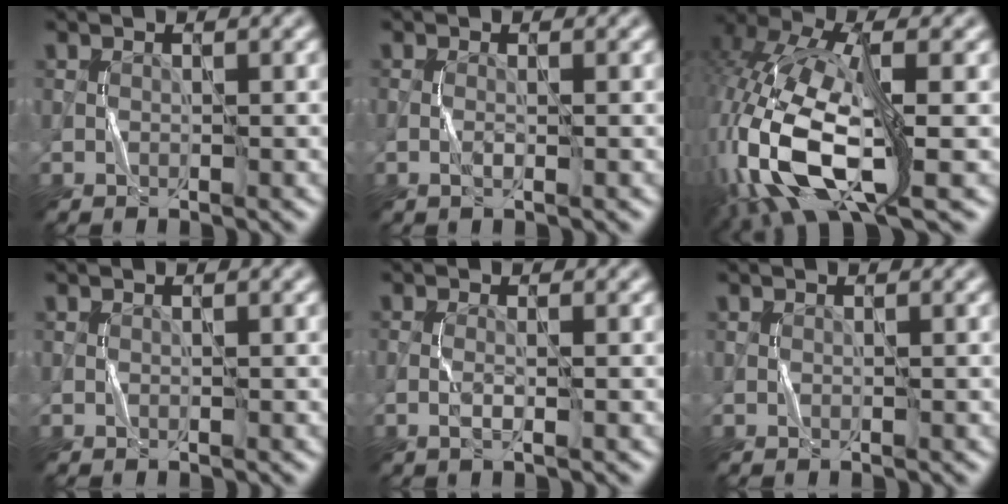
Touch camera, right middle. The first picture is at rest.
{"total": 0.9, "force": [-0.2, 0.1, 0.9], "torque": [-0.020, 0.000, -0.007]}
{"total": 13.6, "force": [-4.3, 5.7, 11.6], "torque": [-0.265, -0.001, -0.083]}
{"total": 0.0}
{"total": 1.2, "force": [-0.3, 0.1, 1.2], "torque": [-0.028, 0.000, -0.010]}
{"total": 0.0}